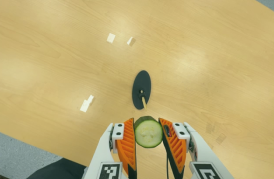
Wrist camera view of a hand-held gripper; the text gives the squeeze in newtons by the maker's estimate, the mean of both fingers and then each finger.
{"total": 9.4, "left": 9.9, "right": 9.0}